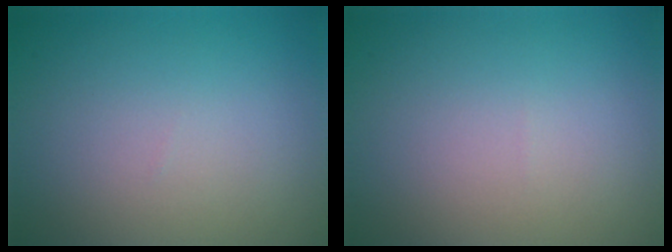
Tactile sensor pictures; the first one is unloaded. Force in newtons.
{"total": 0.0}